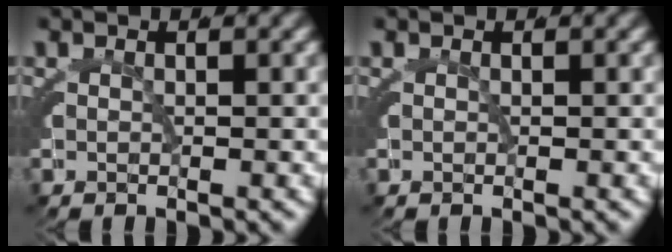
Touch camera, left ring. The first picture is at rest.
{"total": 0.0}